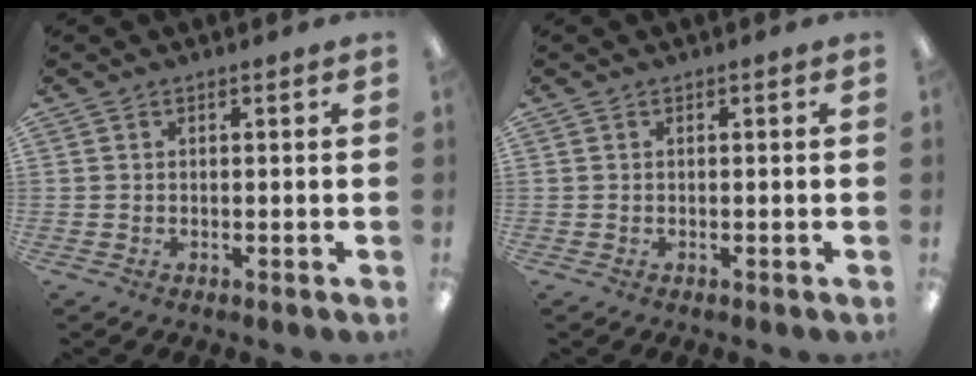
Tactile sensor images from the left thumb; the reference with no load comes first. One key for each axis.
{"total": 0.0}